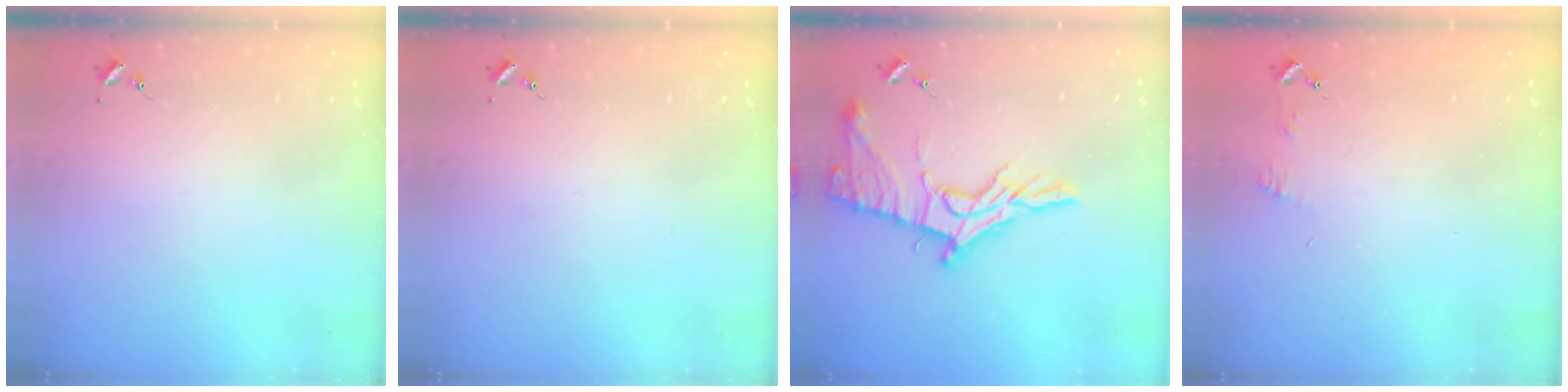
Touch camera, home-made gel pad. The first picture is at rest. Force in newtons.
{"total": 0.0}
{"total": 16.5, "press": 16.5, "slide": 1.3}
{"total": 4.0, "press": 3.9, "slide": 0.4}